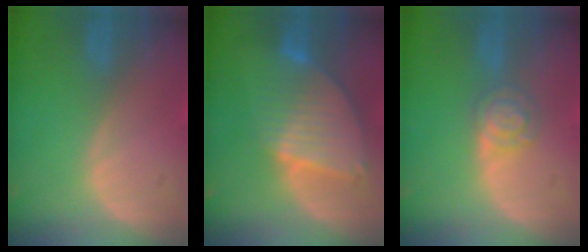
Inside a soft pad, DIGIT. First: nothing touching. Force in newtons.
{"total": 8.7, "press": 7.6, "slide": 4.2}
{"total": 3.8, "press": 3.8, "slide": 0.2}